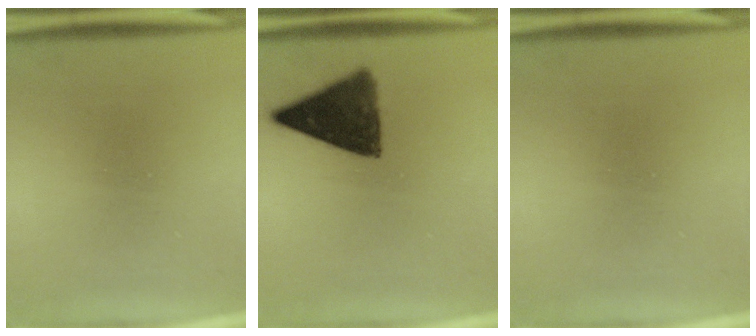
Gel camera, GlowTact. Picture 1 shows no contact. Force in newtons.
{"total": 9.2}
{"total": 0.0}